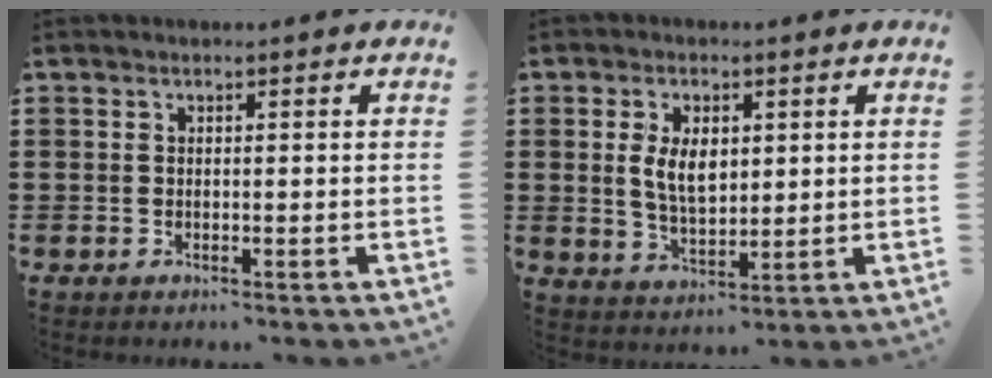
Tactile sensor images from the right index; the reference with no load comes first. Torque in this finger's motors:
{"motor_torque": [0.58, 0.14, 0.37, 0.14]}